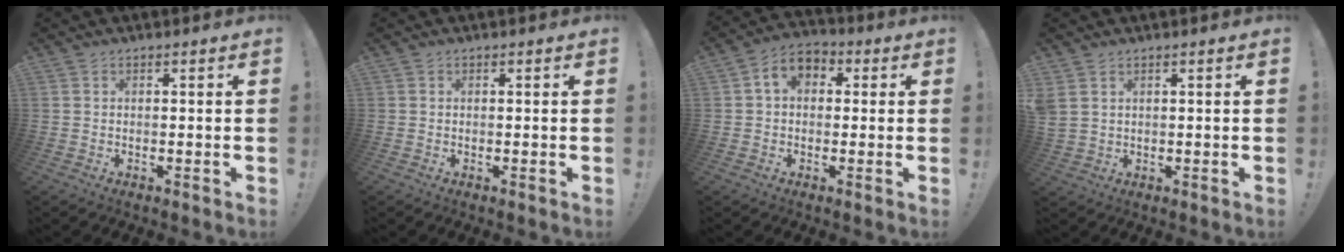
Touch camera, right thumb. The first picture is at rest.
{"total": 0.0}
{"total": 7.0, "force": [1.2, 5.1, 4.5], "torque": [-0.073, 0.010, 0.025]}
{"total": 3.3, "force": [1.7, 2.0, 1.9], "torque": [-0.042, 0.000, 0.035]}